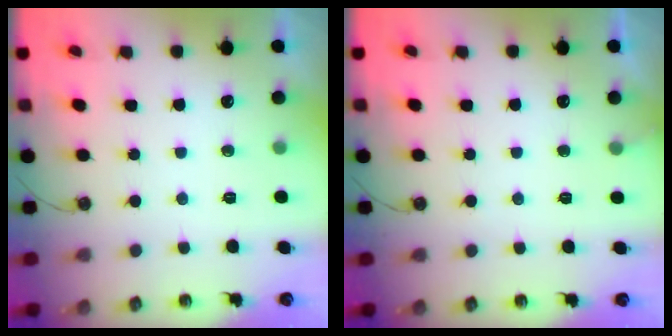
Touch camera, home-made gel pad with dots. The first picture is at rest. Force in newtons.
{"total": 4.5, "press": 4.5, "slide": 0.3}